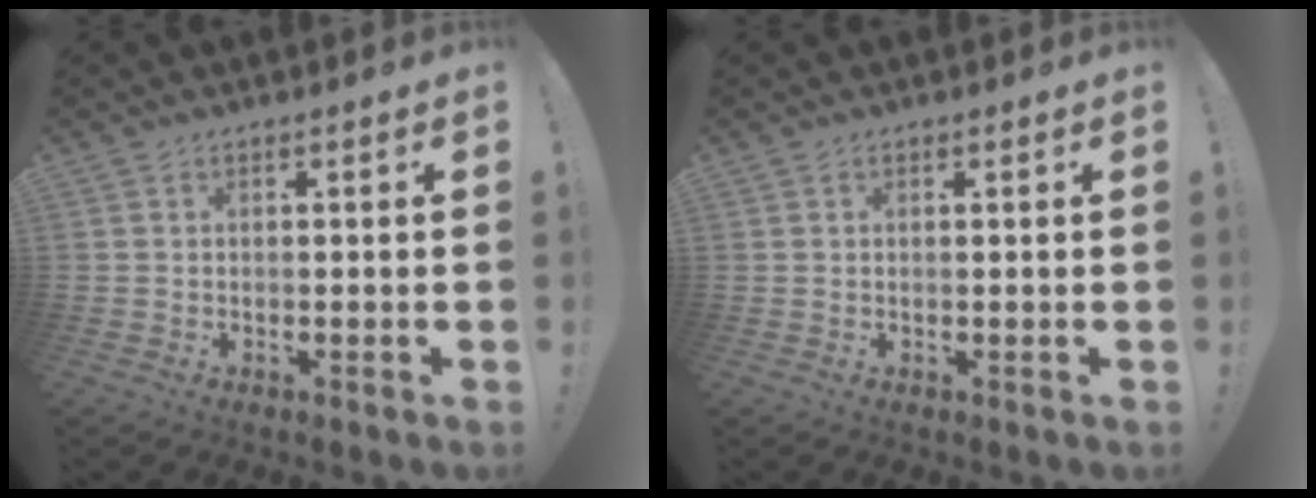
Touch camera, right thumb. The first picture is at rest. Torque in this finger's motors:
{"motor_torque": [-1.18, 1.71, -0.51, 0.99, 0.00]}